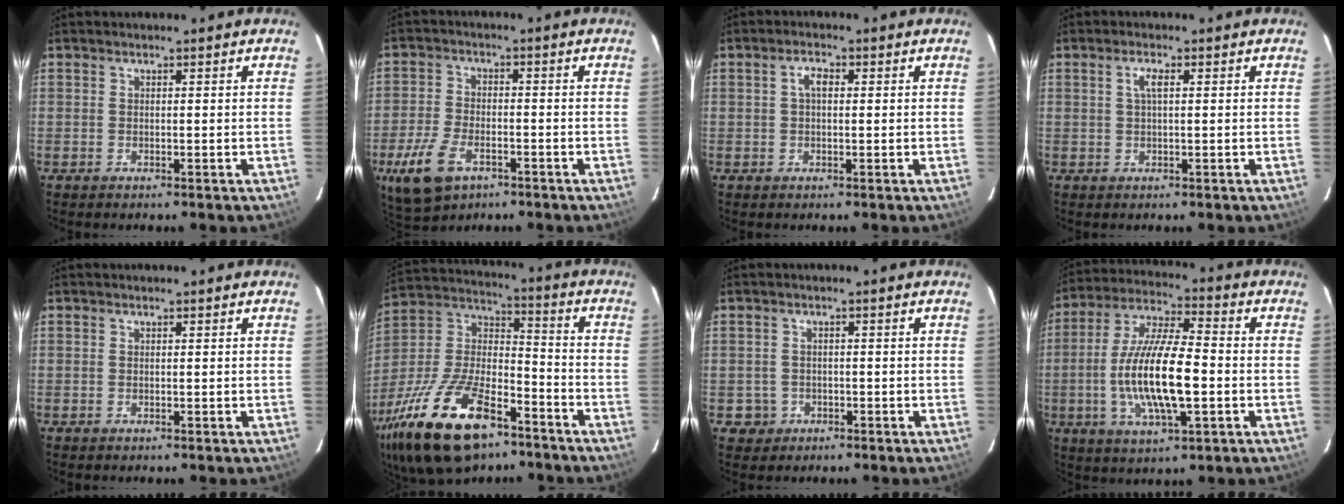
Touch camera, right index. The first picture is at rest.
{"total": 10.3, "force": [-5.3, 5.7, 6.8], "torque": [-0.164, -0.013, -0.096]}
{"total": 2.4, "force": [0.4, 1.2, 2.1], "torque": [-0.041, 0.009, 0.007]}
{"total": 2.1, "force": [0.5, 0.4, 2.0], "torque": [-0.040, 0.005, 0.009]}
{"total": 0.0}
{"total": 27.0, "force": [-16.5, 11.6, 17.9], "torque": [-0.369, -0.017, -0.282]}
{"total": 3.4, "force": [-1.0, 3.3, 0.2], "torque": [-0.010, 0.012, -0.010]}
{"total": 16.2, "force": [-2.9, 4.5, 15.3], "torque": [-0.306, -0.004, -0.054]}